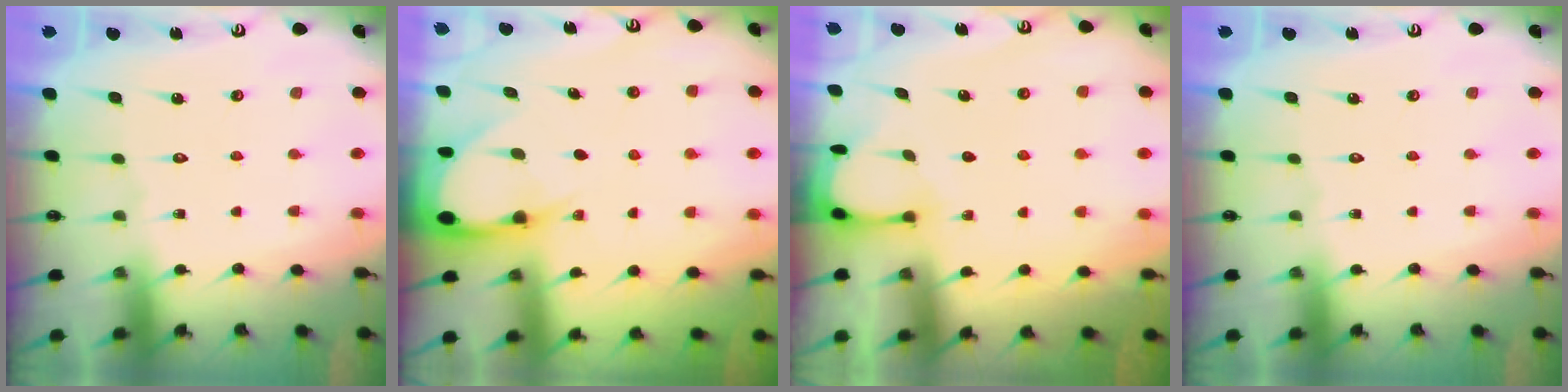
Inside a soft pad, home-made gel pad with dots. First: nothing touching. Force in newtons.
{"total": 5.0, "press": 5.0, "slide": 0.8}
{"total": 3.1, "press": 3.1, "slide": 0.3}
{"total": 0.0}